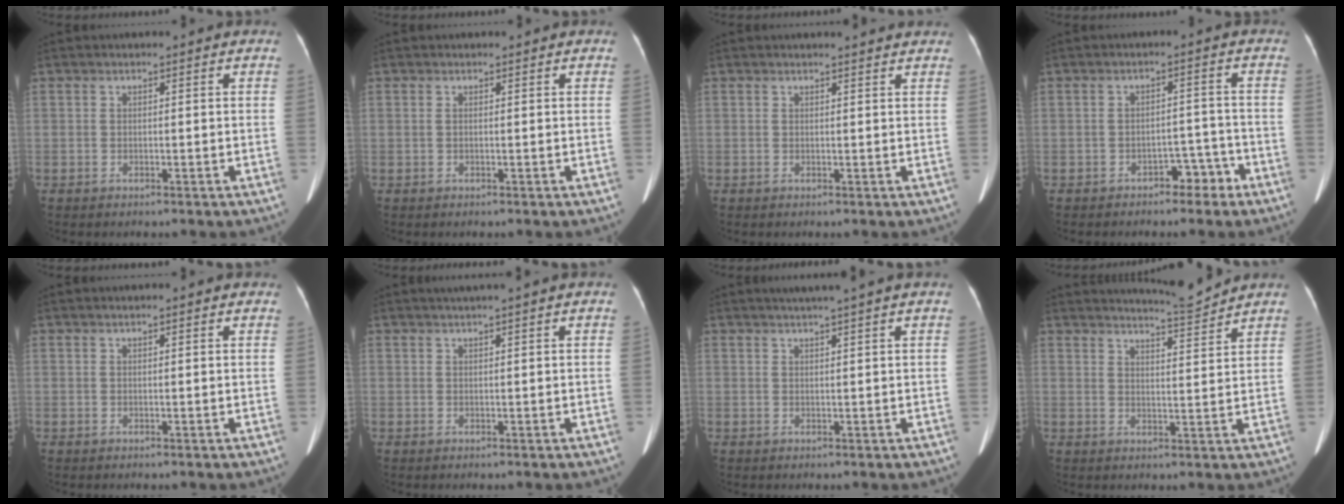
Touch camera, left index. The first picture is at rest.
{"total": 0.0}
{"total": 3.5, "force": [3.4, 0.1, 0.9], "torque": [-0.012, 0.009, 0.033]}
{"total": 3.6, "force": [-2.8, 1.8, 1.5], "torque": [-0.014, 0.012, -0.037]}
{"total": 2.1, "force": [1.7, 0.3, 1.1], "torque": [-0.011, 0.022, 0.020]}
{"total": 2.1, "force": [1.5, -0.6, 1.3], "torque": [-0.015, 0.012, 0.030]}
{"total": 3.6, "force": [2.8, -1.0, 2.0], "torque": [-0.023, 0.011, 0.044]}
{"total": 5.5, "force": [5.3, -1.4, 0.3], "torque": [-0.016, -0.019, 0.085]}